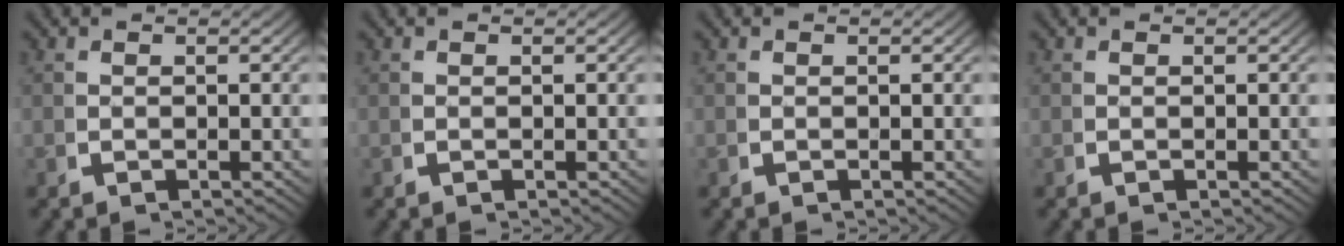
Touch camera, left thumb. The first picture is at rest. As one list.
[{"total": 0.0}, {"total": 0.0}, {"total": 0.0}]